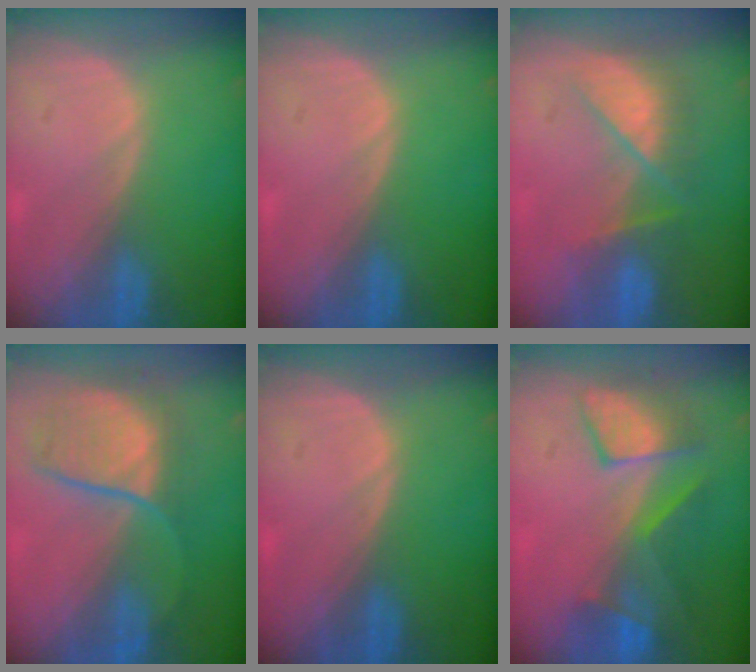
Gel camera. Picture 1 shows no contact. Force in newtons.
{"total": 0.0}
{"total": 7.1, "press": 6.9, "slide": 1.3}
{"total": 7.9, "press": 7.8, "slide": 1.3}
{"total": 0.0}
{"total": 8.0, "press": 7.8, "slide": 1.8}